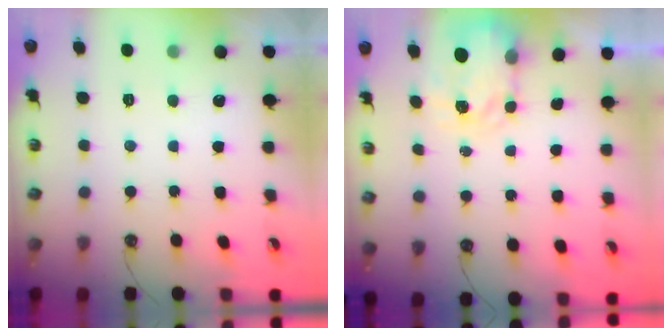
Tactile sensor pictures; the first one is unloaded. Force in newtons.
{"total": 3.8, "press": 3.8, "slide": 0.5}